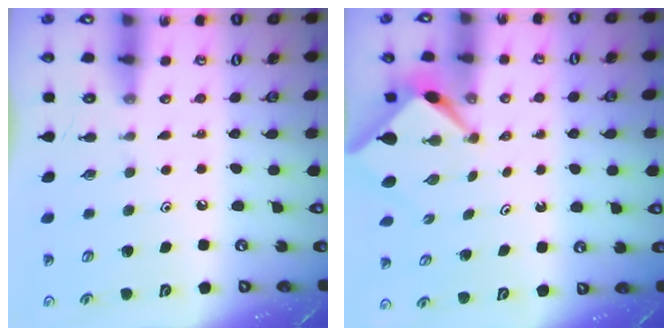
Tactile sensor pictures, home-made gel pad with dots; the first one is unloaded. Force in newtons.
{"total": 2.5, "press": 2.5, "slide": 0.3}